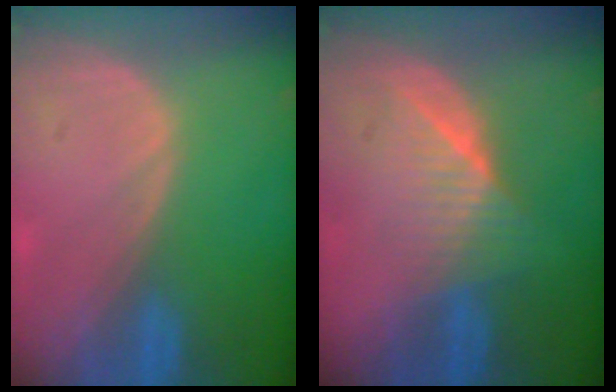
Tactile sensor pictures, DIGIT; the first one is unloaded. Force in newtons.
{"total": 6.4, "press": 6.1, "slide": 2.2}